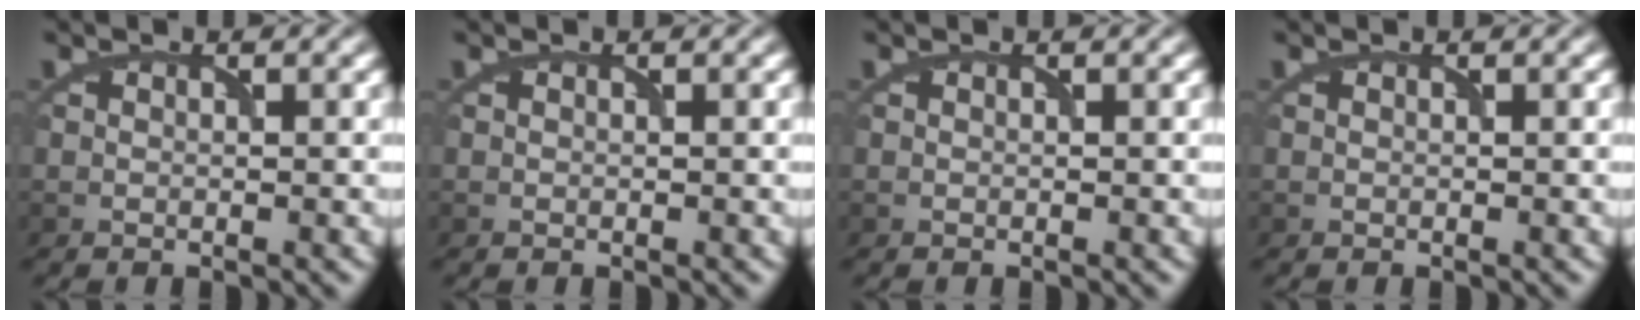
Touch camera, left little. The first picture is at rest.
{"total": 0.0}
{"total": 0.0}
{"total": 0.0}